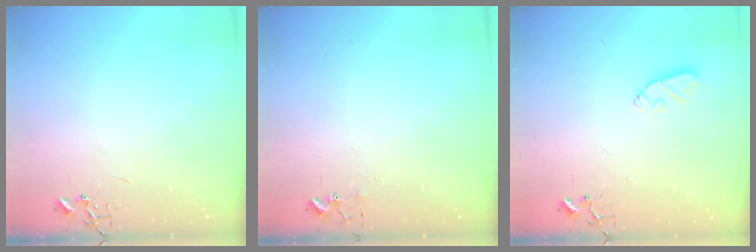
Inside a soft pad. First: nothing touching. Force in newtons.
{"total": 5.6, "press": 5.5, "slide": 0.6}
{"total": 6.6, "press": 6.6, "slide": 0.2}